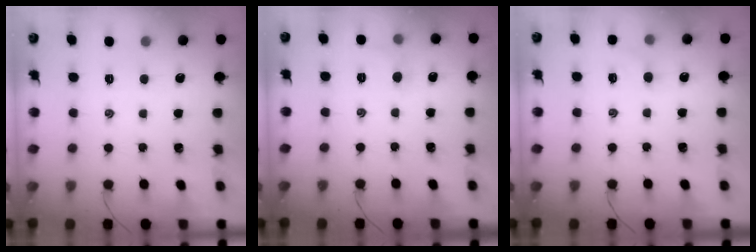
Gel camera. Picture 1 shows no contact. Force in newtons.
{"total": 5.2, "press": 5.0, "slide": 1.5}
{"total": 4.8, "press": 4.7, "slide": 1.1}